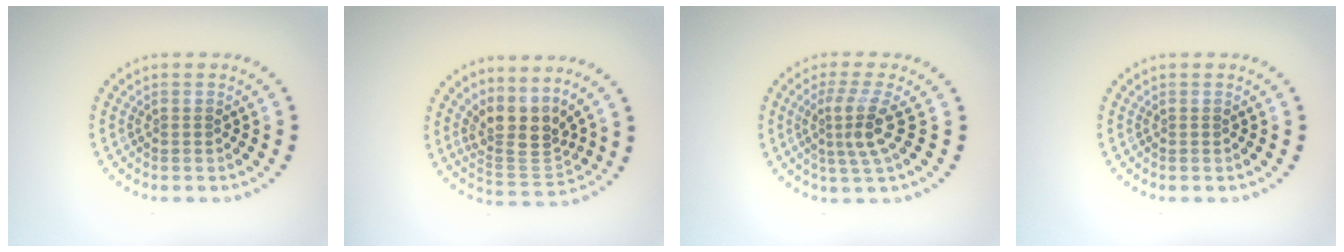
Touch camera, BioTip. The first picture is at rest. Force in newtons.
{"total": 3.9, "press": 2.9, "slide": 2.6}
{"total": 3.2, "press": 2.2, "slide": 2.4}
{"total": 0.0}